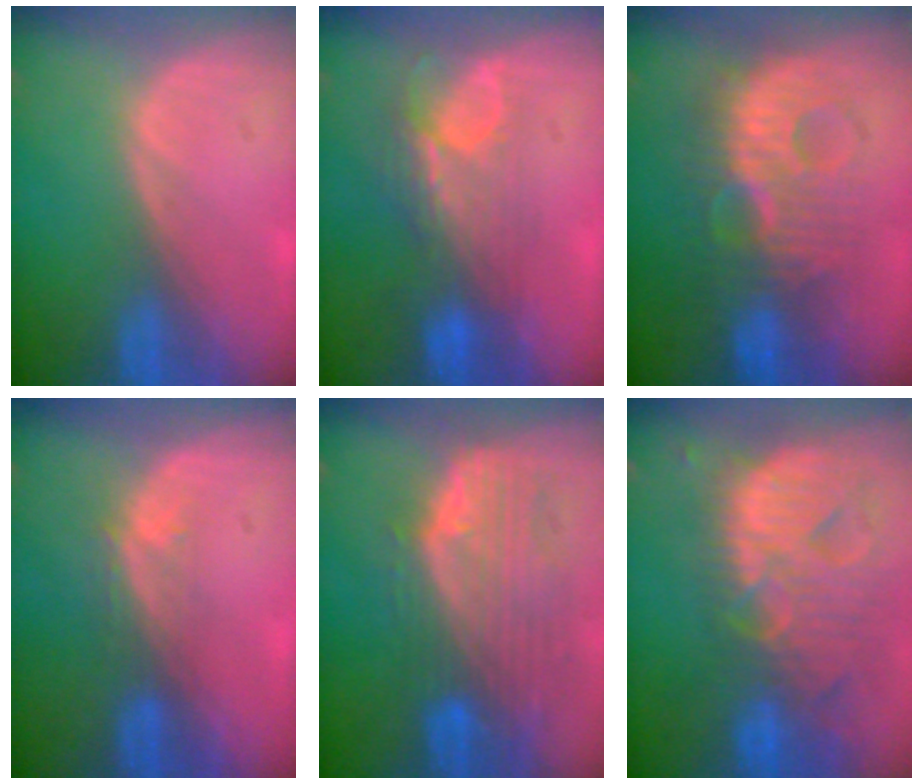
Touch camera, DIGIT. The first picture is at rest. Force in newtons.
{"total": 7.3, "press": 6.6, "slide": 3.1}
{"total": 9.6, "press": 9.6, "slide": 0.1}
{"total": 2.9, "press": 2.4, "slide": 1.7}
{"total": 10.3, "press": 9.0, "slide": 5.1}
{"total": 13.7, "press": 11.7, "slide": 7.2}